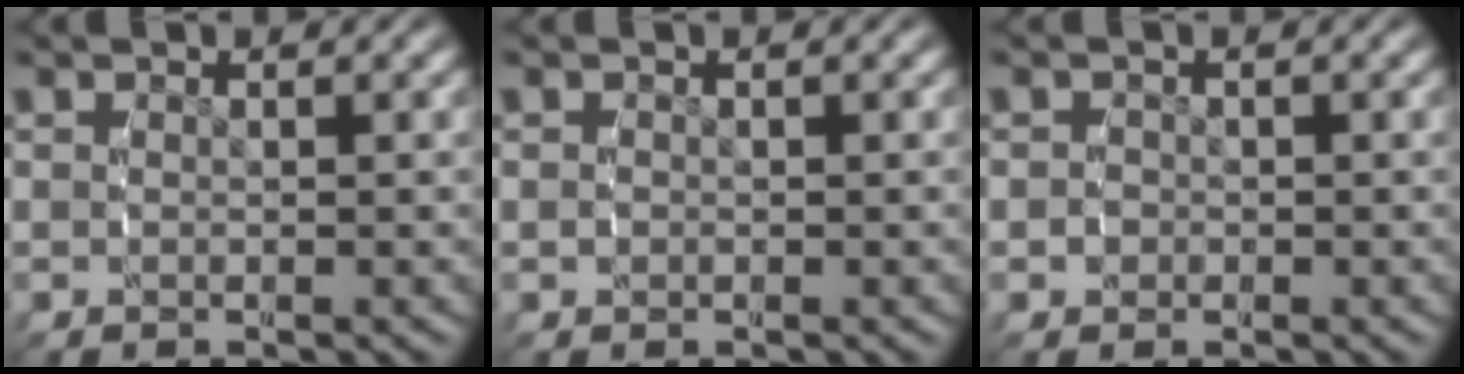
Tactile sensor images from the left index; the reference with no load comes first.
{"total": 0.7, "force": [-0.2, 0.6, 0.1], "torque": [-0.012, -0.005, -0.001]}
{"total": 1.5, "force": [-0.5, 1.4, 0.1], "torque": [-0.012, -0.008, -0.009]}